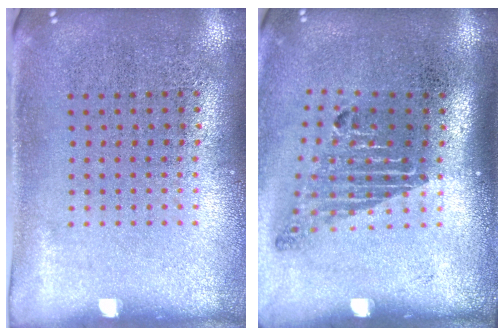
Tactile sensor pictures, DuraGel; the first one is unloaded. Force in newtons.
{"total": 1.8, "press": 1.2, "slide": 1.3}